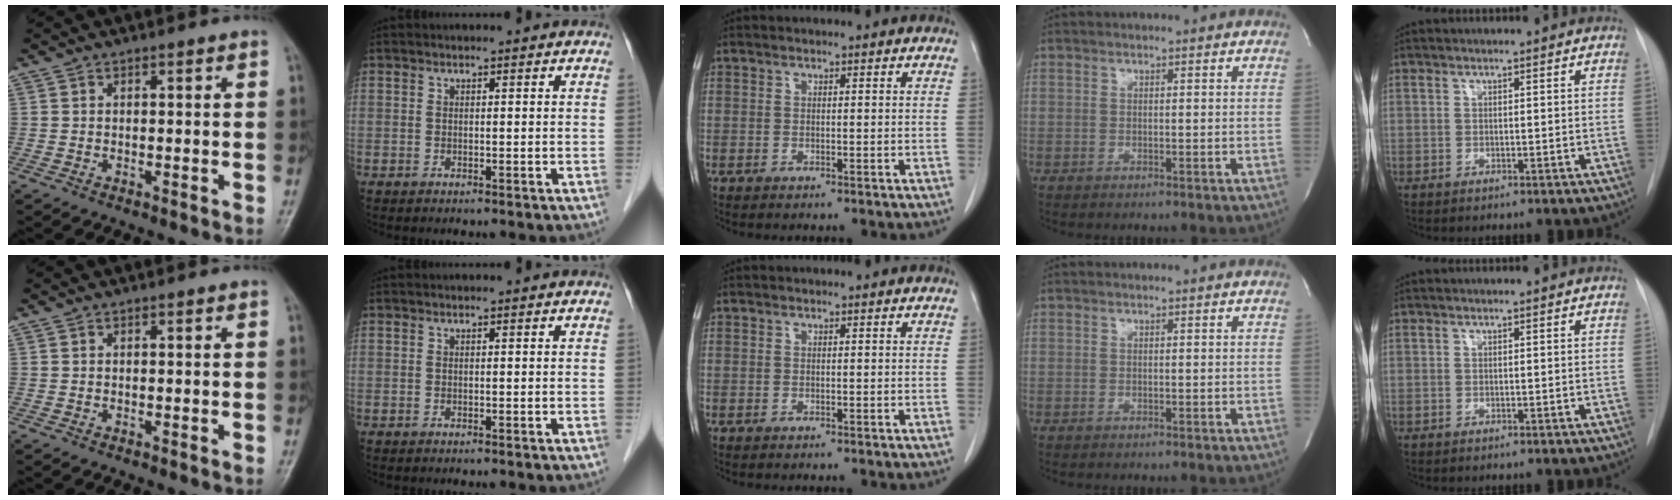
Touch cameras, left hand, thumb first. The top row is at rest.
{}